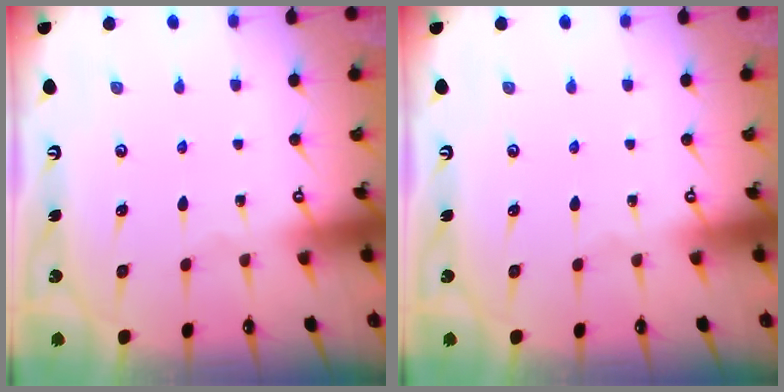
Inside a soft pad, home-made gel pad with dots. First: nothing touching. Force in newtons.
{"total": 0.0}